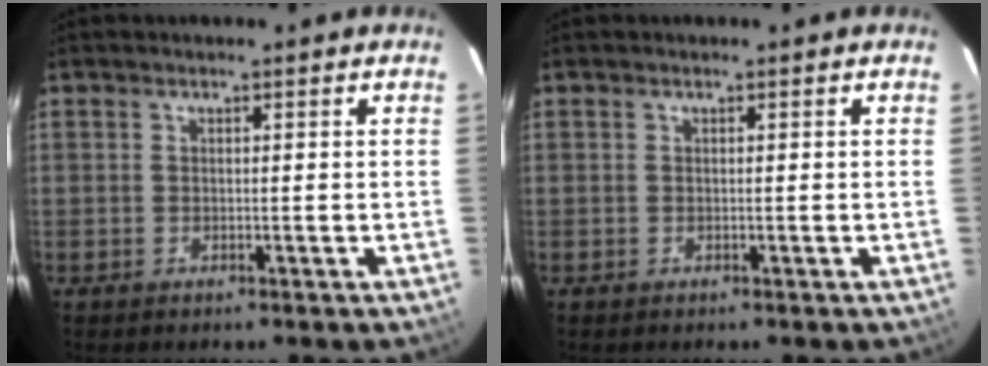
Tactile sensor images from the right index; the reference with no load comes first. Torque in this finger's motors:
{"motor_torque": [0.00, 0.00, 0.03, 0.00]}